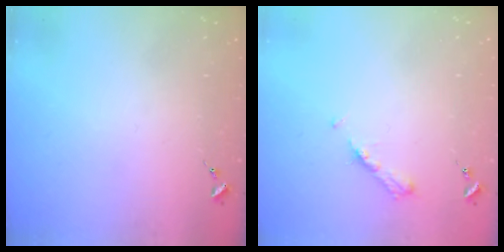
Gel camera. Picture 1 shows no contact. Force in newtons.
{"total": 4.9, "press": 4.9, "slide": 0.6}